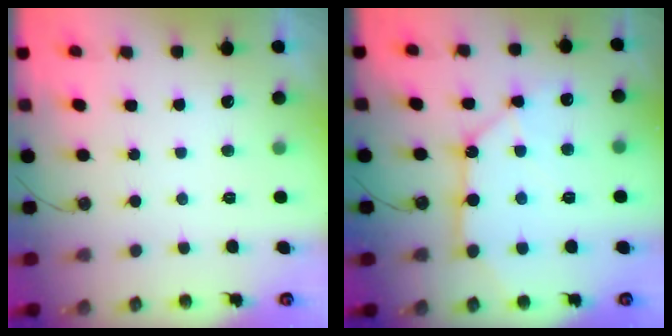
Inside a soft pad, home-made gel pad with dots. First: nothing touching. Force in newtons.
{"total": 13.1, "press": 13.0, "slide": 1.7}